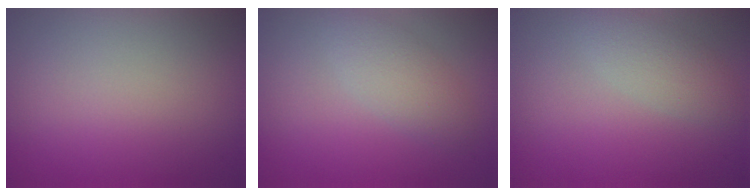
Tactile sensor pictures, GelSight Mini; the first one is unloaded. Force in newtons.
{"total": 2.6, "press": 2.6, "slide": 0.2}
{"total": 2.5, "press": 2.5, "slide": 0.1}